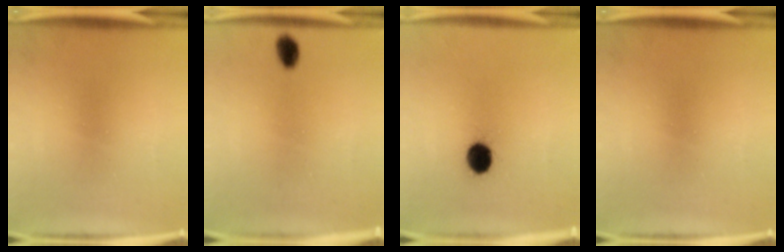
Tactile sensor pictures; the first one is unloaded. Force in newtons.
{"total": 2.7}
{"total": 7.0}
{"total": 0.0}